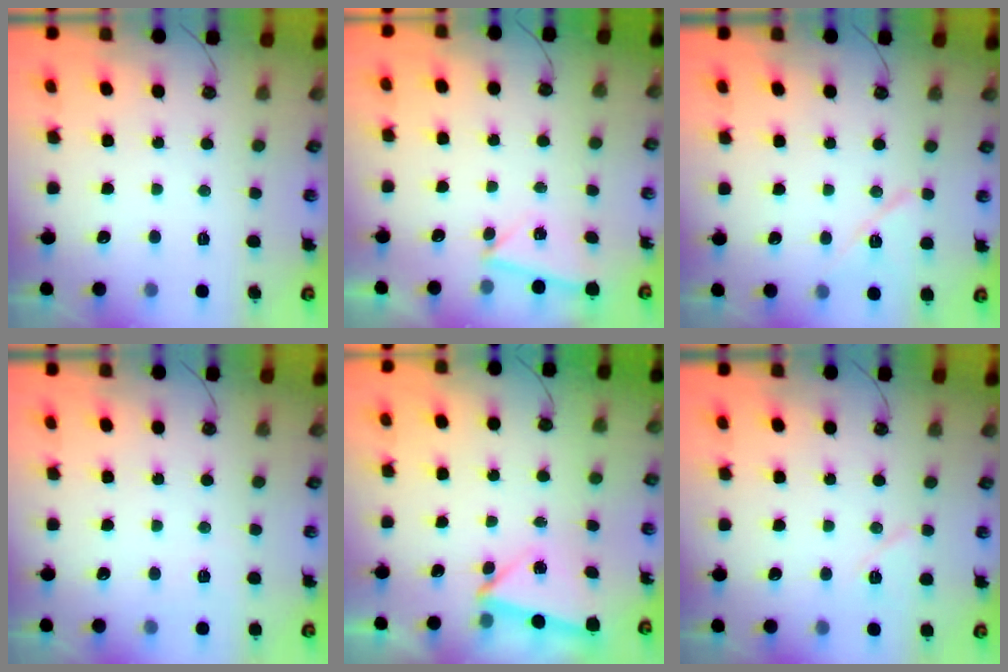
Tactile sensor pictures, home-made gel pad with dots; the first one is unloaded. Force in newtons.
{"total": 3.1, "press": 2.1, "slide": 2.3}
{"total": 9.4, "press": 9.3, "slide": 1.1}
{"total": 3.3, "press": 2.1, "slide": 2.5}
{"total": 2.9, "press": 2.6, "slide": 1.2}
{"total": 6.0, "press": 6.0, "slide": 0.2}